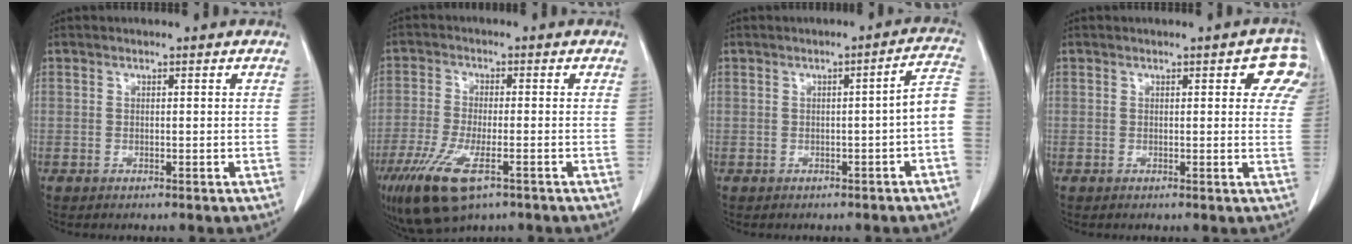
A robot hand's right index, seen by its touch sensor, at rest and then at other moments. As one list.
[{"total": 11.7, "force": [-6.7, 3.4, 9.0], "torque": [-0.176, -0.029, -0.115]}, {"total": 4.8, "force": [-1.6, 0.1, 4.5], "torque": [-0.047, 0.016, -0.022]}, {"total": 5.8, "force": [3.1, 1.9, 4.5], "torque": [-0.036, 0.000, 0.018]}]